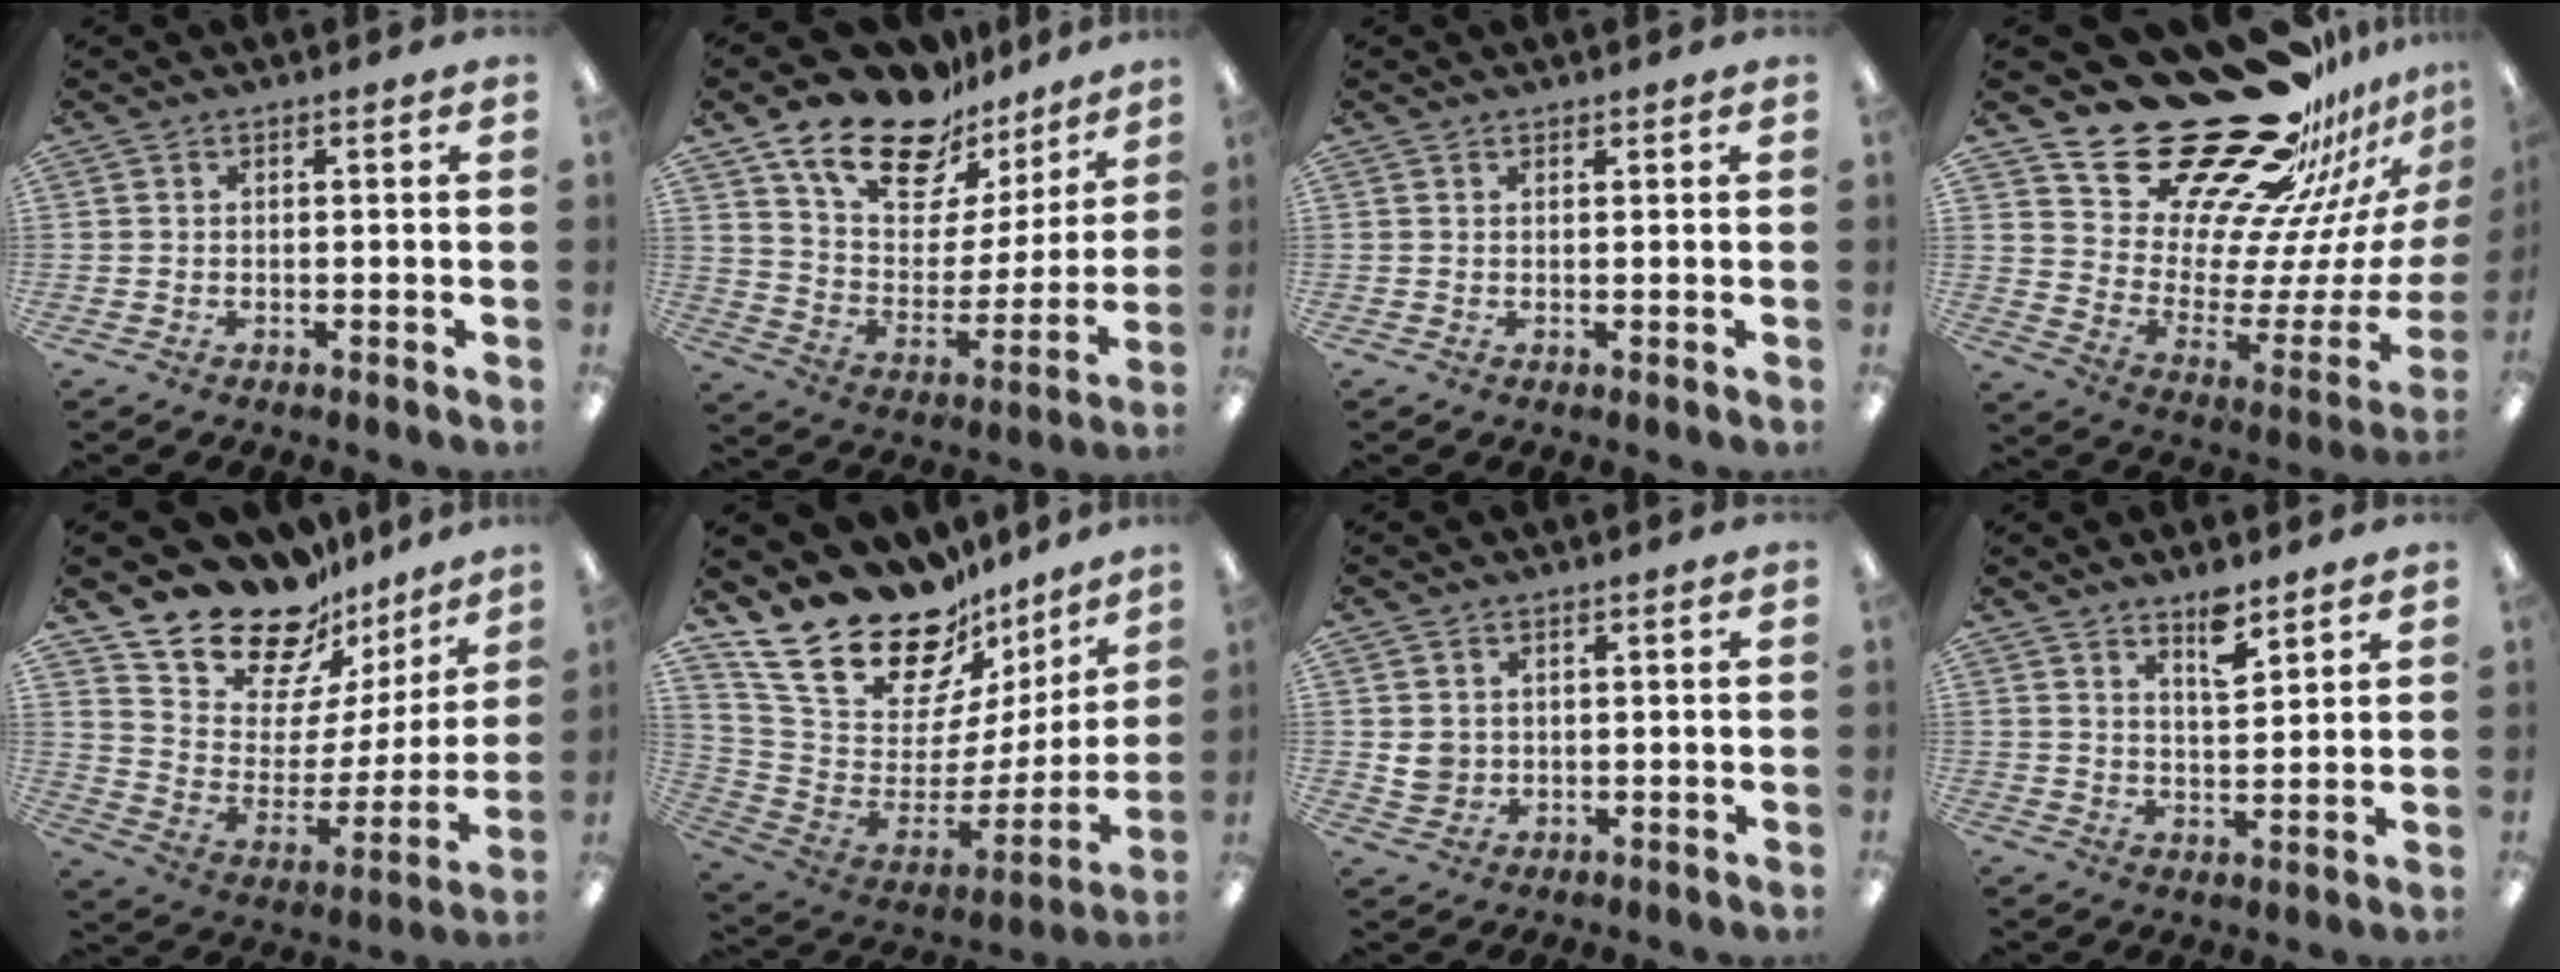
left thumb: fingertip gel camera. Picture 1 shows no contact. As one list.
[{"total": 19.3, "force": [14.6, 9.6, 8.1], "torque": [-0.152, -0.099, 0.259]}, {"total": 0.8, "force": [0.8, 0.2, 0.0], "torque": [0.000, 0.000, 0.015]}, {"total": 28.0, "force": [23.8, 10.9, 9.9], "torque": [-0.127, -0.193, 0.428]}, {"total": 19.3, "force": [16.6, 8.7, 4.6], "torque": [-0.090, -0.137, 0.301]}, {"total": 24.7, "force": [17.9, 12.1, 11.9], "torque": [-0.196, -0.132, 0.331]}, {"total": 4.2, "force": [1.5, 3.8, 1.0], "torque": [-0.018, 0.003, 0.030]}, {"total": 6.9, "force": [5.3, 2.4, 3.8], "torque": [-0.046, -0.034, 0.088]}]